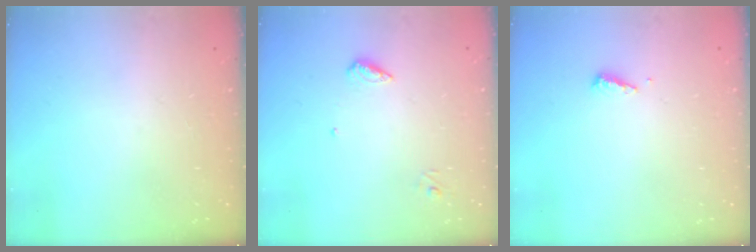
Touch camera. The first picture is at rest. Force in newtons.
{"total": 6.0, "press": 6.0, "slide": 0.6}
{"total": 3.6, "press": 3.6, "slide": 0.4}